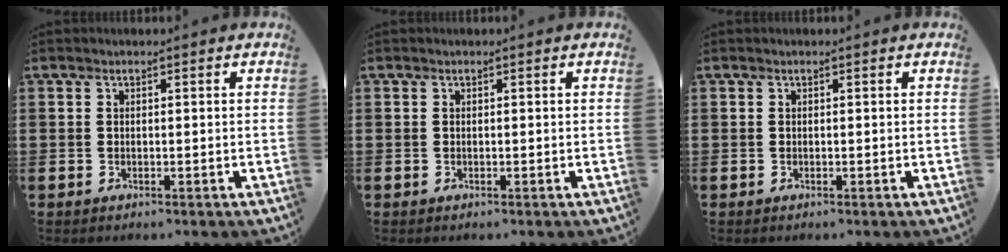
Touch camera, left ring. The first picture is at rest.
{"total": 0.0}
{"total": 0.0}